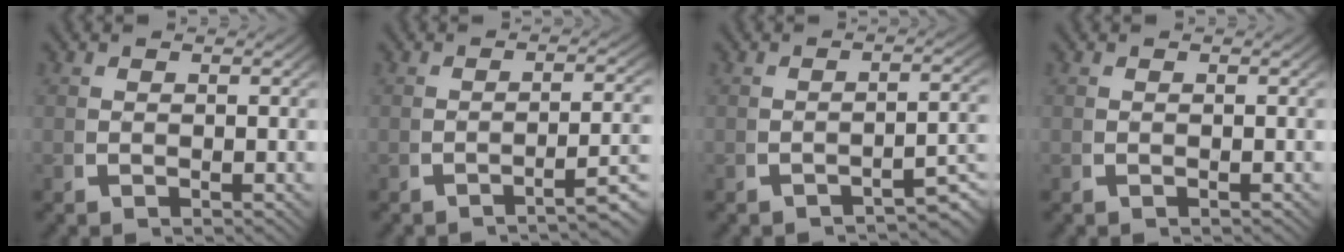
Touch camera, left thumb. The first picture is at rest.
{"total": 4.1, "force": [-2.4, 0.7, 3.2], "torque": [-0.042, 0.002, -0.036]}
{"total": 3.5, "force": [-2.4, 0.9, 2.5], "torque": [-0.032, 0.002, -0.034]}
{"total": 0.0}